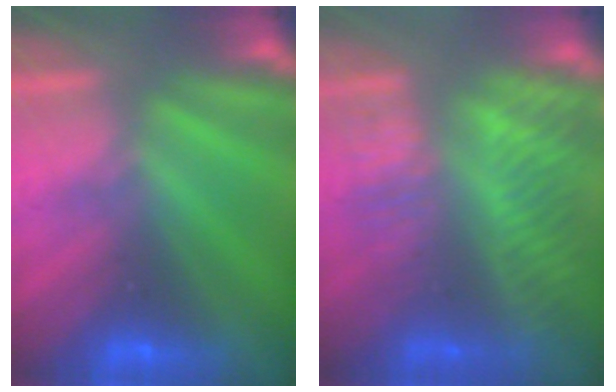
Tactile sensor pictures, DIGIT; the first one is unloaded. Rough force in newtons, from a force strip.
{"total": 4.7}